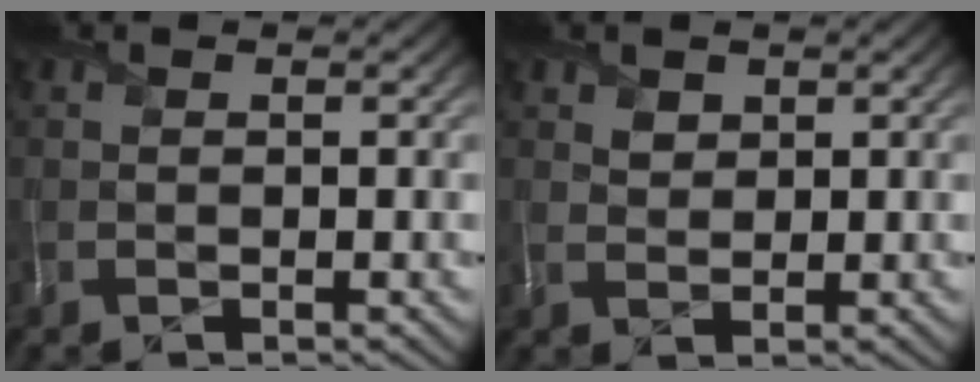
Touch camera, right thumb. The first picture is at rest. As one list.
[{"total": 1.8, "force": [1.5, 1.0, 0.3], "torque": [-0.007, 0.004, 0.029]}]